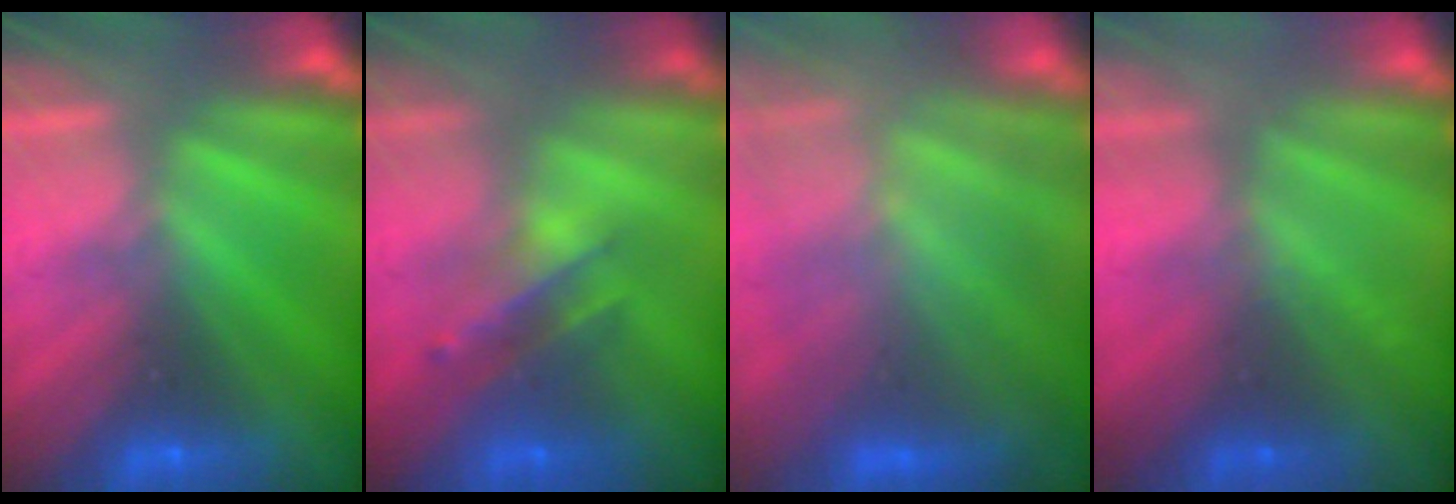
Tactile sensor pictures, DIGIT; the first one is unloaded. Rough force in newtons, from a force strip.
{"total": 2.4}
{"total": 9.5}
{"total": 2.2}